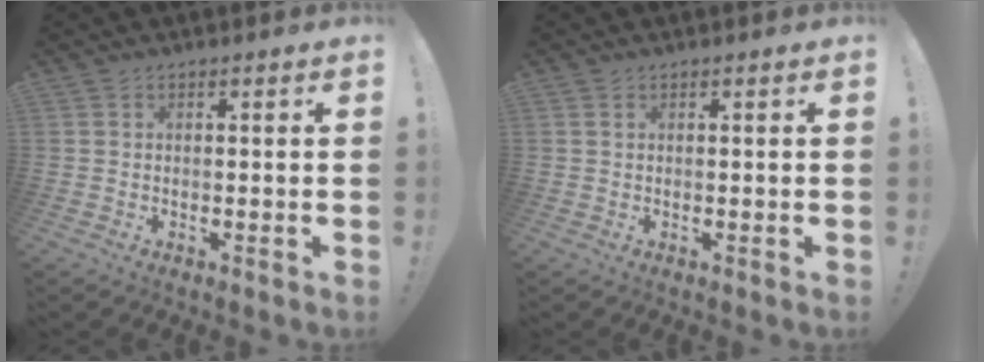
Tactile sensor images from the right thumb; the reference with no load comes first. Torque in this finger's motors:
{"motor_torque": [0.07, 0.21, -0.03, -0.25, 0.10]}